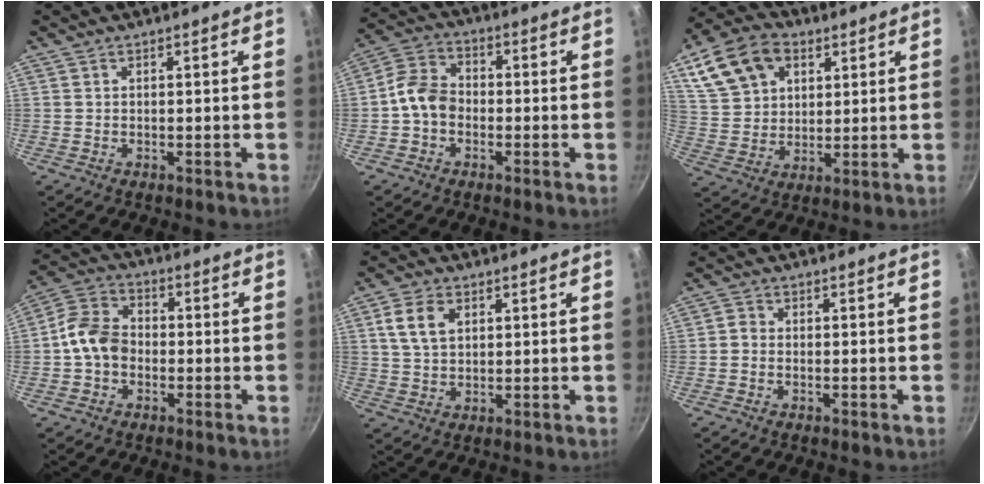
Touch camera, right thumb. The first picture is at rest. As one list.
[{"total": 7.3, "force": [-1.5, 5.6, 4.4], "torque": [-0.066, 0.027, -0.046]}, {"total": 15.0, "force": [6.6, 10.6, 8.3], "torque": [-0.145, -0.002, 0.122]}, {"total": 8.8, "force": [-1.5, 6.7, 5.5], "torque": [-0.083, 0.029, -0.044]}, {"total": 6.5, "force": [2.2, 4.3, 4.3], "torque": [-0.069, 0.001, 0.043]}, {"total": 1.5, "force": [-1.0, 1.0, 0.6], "torque": [-0.014, 0.011, -0.022]}]